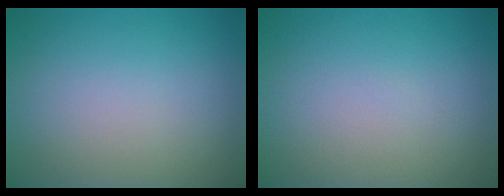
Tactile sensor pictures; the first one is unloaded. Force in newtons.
{"total": 0.0}